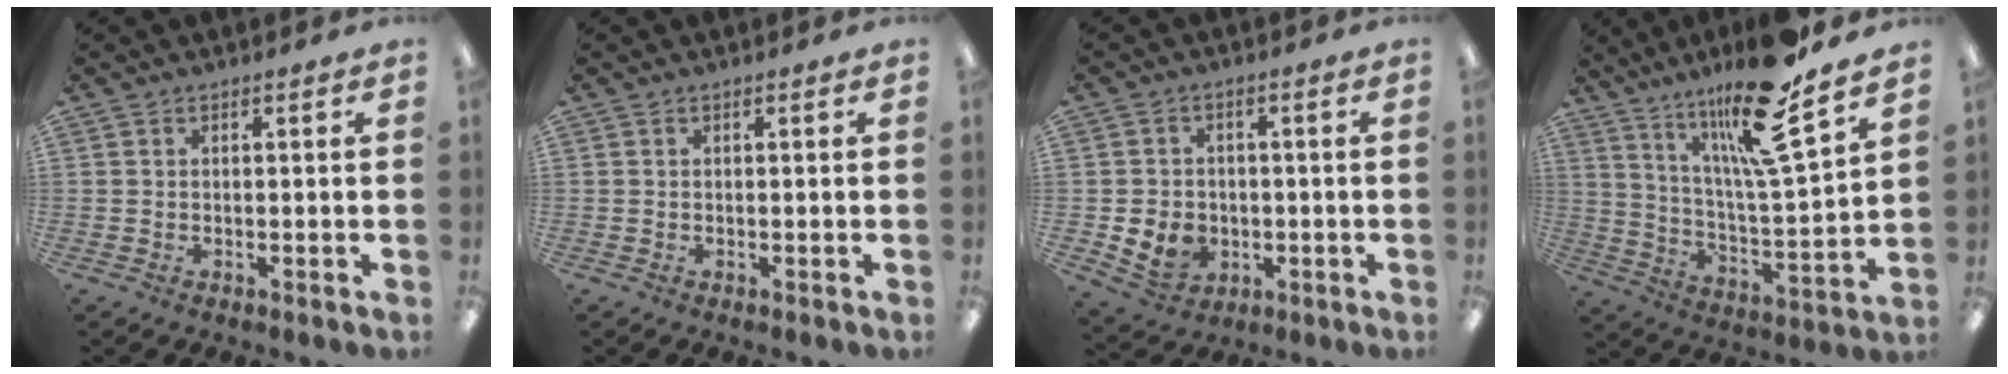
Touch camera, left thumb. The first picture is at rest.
{"total": 0.0}
{"total": 7.2, "force": [-1.6, 6.3, 3.1], "torque": [-0.074, 0.013, -0.027]}
{"total": 18.7, "force": [13.7, 2.4, 12.6], "torque": [-0.227, -0.078, 0.219]}